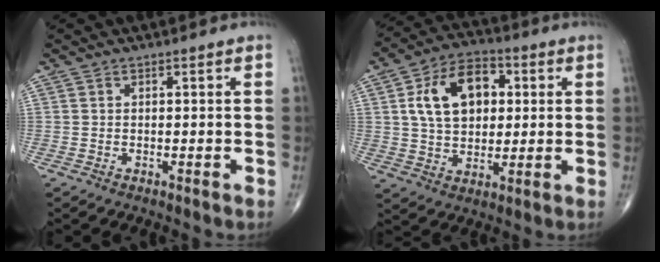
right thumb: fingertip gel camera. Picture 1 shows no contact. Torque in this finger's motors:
{"motor_torque": [-0.09, 0.50, 0.29, -0.05, 0.11]}